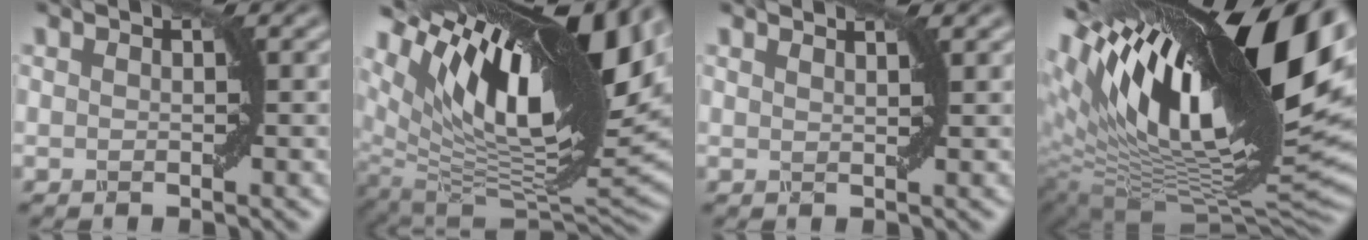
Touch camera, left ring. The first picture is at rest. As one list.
[{"total": 16.1, "force": [6.2, 6.8, 13.1], "torque": [-0.227, 0.012, 0.105]}, {"total": 1.6, "force": [1.4, 0.4, 0.7], "torque": [-0.001, -0.001, 0.012]}, {"total": 19.2, "force": [7.1, 7.0, 16.4], "torque": [-0.280, 0.023, 0.120]}]